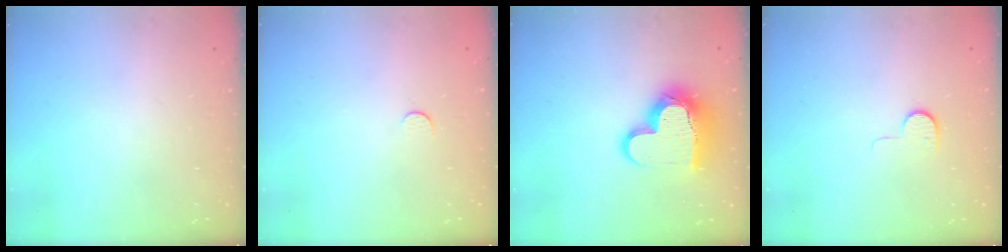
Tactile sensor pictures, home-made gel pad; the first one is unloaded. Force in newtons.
{"total": 3.1, "press": 3.1, "slide": 0.4}
{"total": 15.5, "press": 15.4, "slide": 1.8}
{"total": 6.8, "press": 6.8, "slide": 0.6}